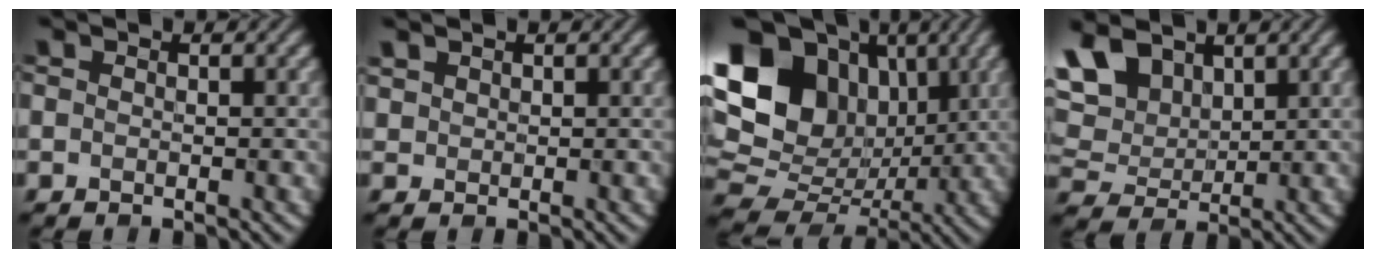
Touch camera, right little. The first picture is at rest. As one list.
[{"total": 0.7, "force": [0.6, 0.3, 0.0], "torque": [0.000, 0.001, 0.022]}, {"total": 15.7, "force": [3.6, 12.0, 9.5], "torque": [-0.177, 0.026, 0.066]}, {"total": 7.4, "force": [3.9, 4.4, 4.5], "torque": [-0.111, 0.019, 0.075]}]